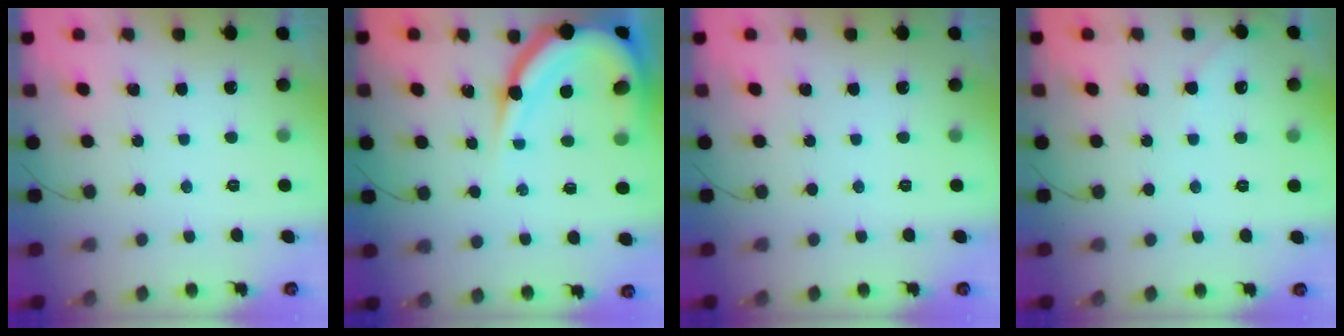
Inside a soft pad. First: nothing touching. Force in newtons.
{"total": 14.2, "press": 14.1, "slide": 1.6}
{"total": 0.0}
{"total": 2.7, "press": 2.7, "slide": 0.4}